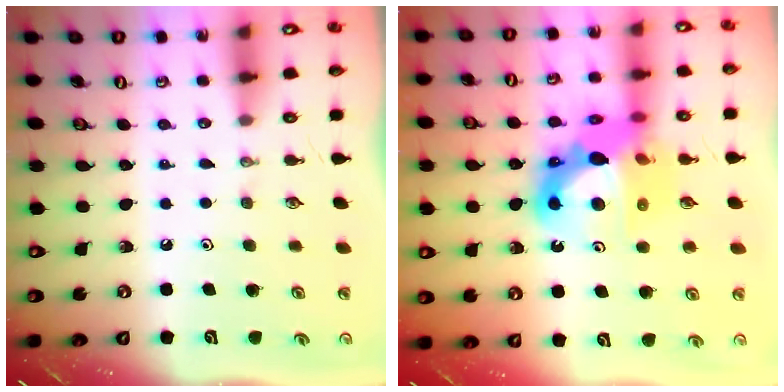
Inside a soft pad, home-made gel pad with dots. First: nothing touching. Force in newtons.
{"total": 17.1, "press": 16.9, "slide": 2.5}